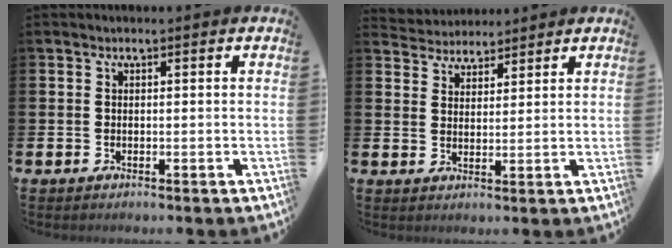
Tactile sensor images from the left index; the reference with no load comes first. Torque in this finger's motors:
{"motor_torque": [-0.12, -0.05, -0.54, -0.11]}